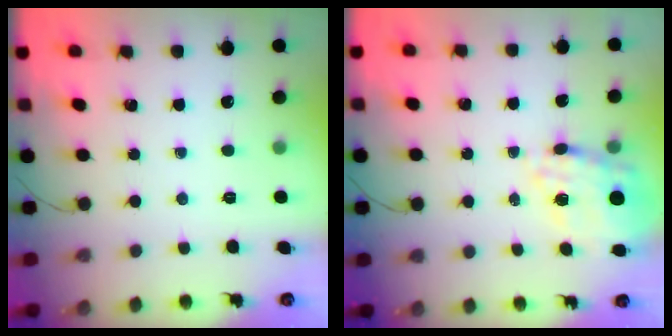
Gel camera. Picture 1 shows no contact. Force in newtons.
{"total": 16.9, "press": 16.5, "slide": 3.6}